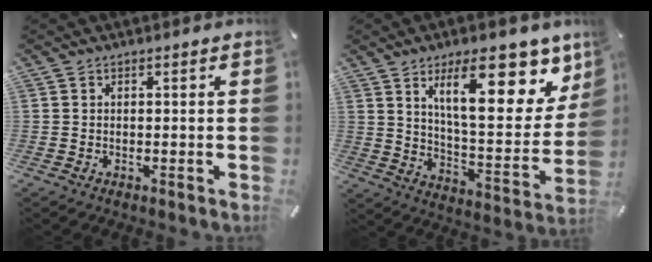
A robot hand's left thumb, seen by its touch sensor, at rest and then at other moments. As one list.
[{"total": 21.8, "force": [11.6, 8.7, 16.2], "torque": [-0.234, -0.062, 0.185]}]